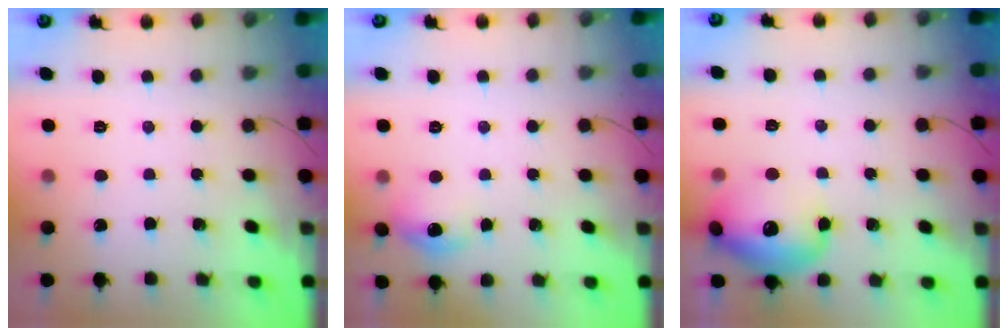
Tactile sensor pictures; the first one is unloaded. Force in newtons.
{"total": 8.3, "press": 8.0, "slide": 2.0}
{"total": 17.5, "press": 16.8, "slide": 4.8}